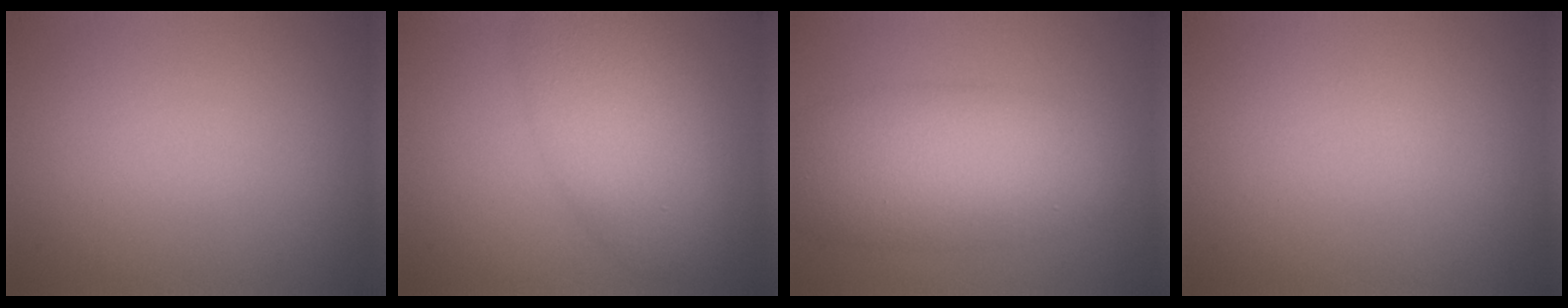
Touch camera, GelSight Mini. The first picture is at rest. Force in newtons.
{"total": 6.9, "press": 6.9, "slide": 0.2}
{"total": 7.4, "press": 7.4, "slide": 0.1}
{"total": 0.0}